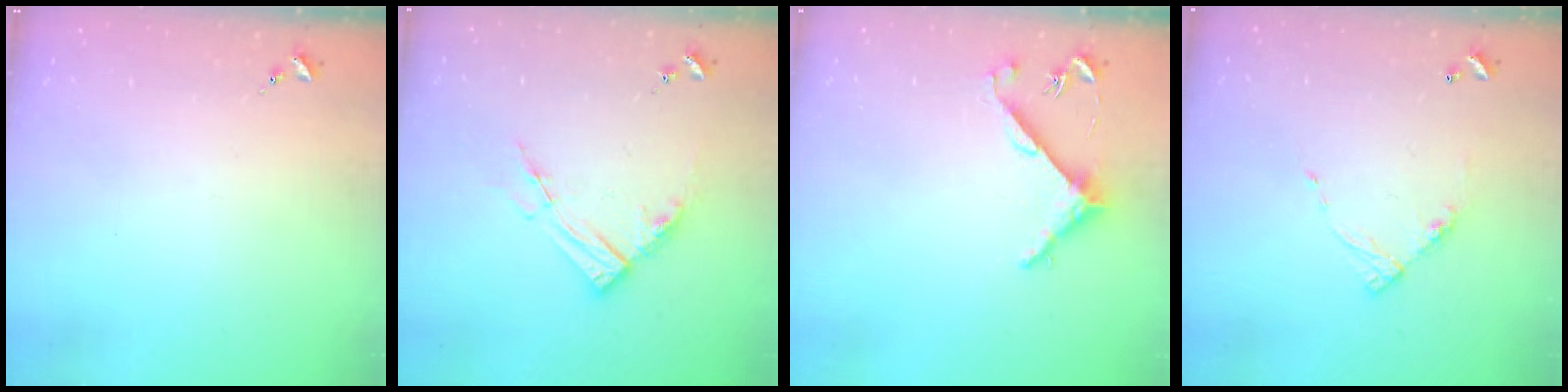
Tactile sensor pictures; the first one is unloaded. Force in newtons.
{"total": 10.3, "press": 10.2, "slide": 1.0}
{"total": 5.6, "press": 5.6, "slide": 0.2}
{"total": 8.8, "press": 8.8, "slide": 0.5}